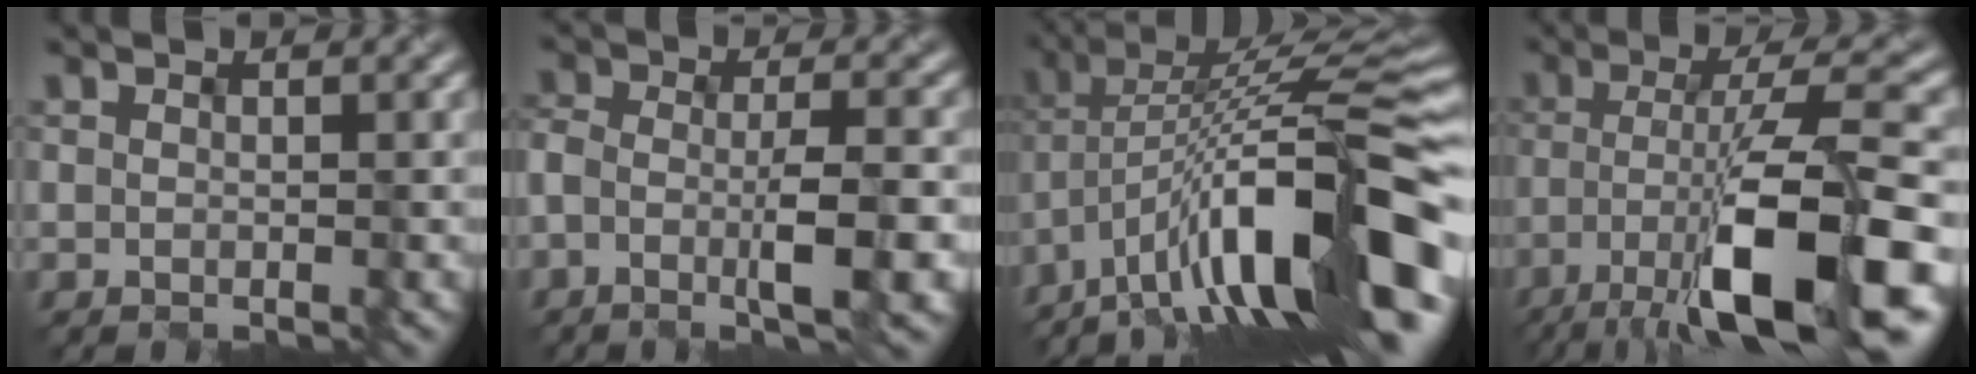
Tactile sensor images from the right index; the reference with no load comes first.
{"total": 4.4, "force": [-2.0, 1.1, 3.8], "torque": [-0.079, -0.001, -0.039]}
{"total": 15.7, "force": [-6.4, 4.3, 13.6], "torque": [-0.212, 0.035, -0.106]}
{"total": 11.8, "force": [-4.1, 2.4, 10.8], "torque": [-0.163, 0.005, -0.071]}